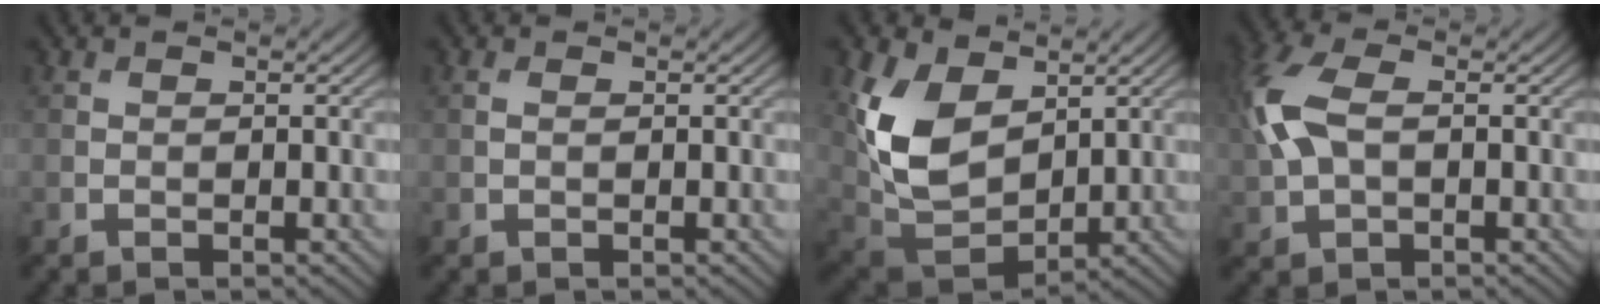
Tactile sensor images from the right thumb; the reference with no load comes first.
{"total": 0.7, "force": [0.2, 0.4, 0.6], "torque": [-0.017, 0.003, 0.002]}
{"total": 12.1, "force": [3.9, 7.7, 8.5], "torque": [-0.215, -0.004, 0.080]}
{"total": 8.1, "force": [0.9, 4.6, 6.6], "torque": [-0.192, 0.015, 0.011]}